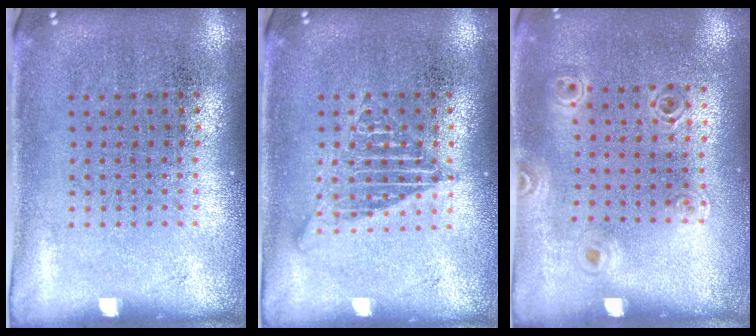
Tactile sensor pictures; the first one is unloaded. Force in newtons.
{"total": 2.1, "press": 2.1, "slide": 0.3}
{"total": 0.9, "press": 0.9, "slide": 0.1}